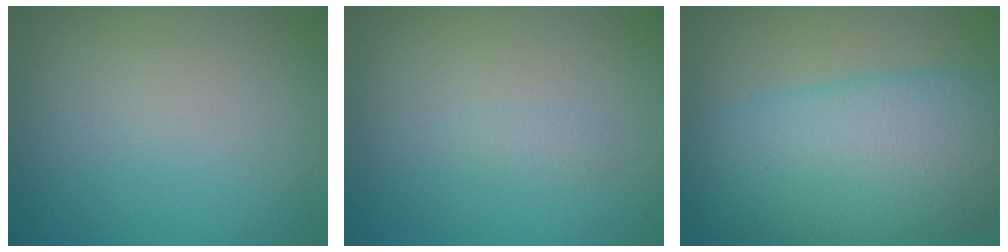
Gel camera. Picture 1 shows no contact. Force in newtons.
{"total": 0.8, "press": 0.8, "slide": 0.0}
{"total": 11.5, "press": 11.5, "slide": 0.2}